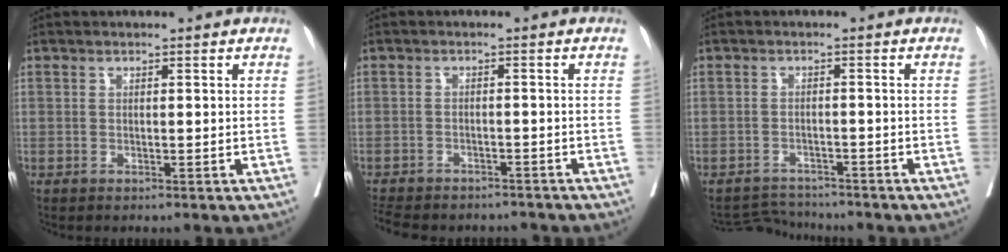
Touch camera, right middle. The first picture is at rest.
{"total": 12.2, "force": [-10.8, 4.1, 4.1], "torque": [-0.097, -0.001, -0.141]}
{"total": 3.8, "force": [-3.7, 0.2, -1.1], "torque": [0.014, -0.004, -0.060]}